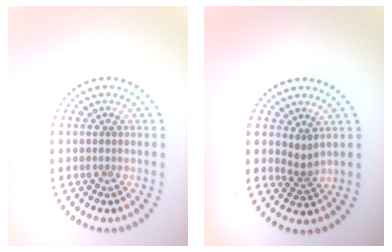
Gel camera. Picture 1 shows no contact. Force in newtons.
{"total": 1.9, "press": 1.2, "slide": 1.5}